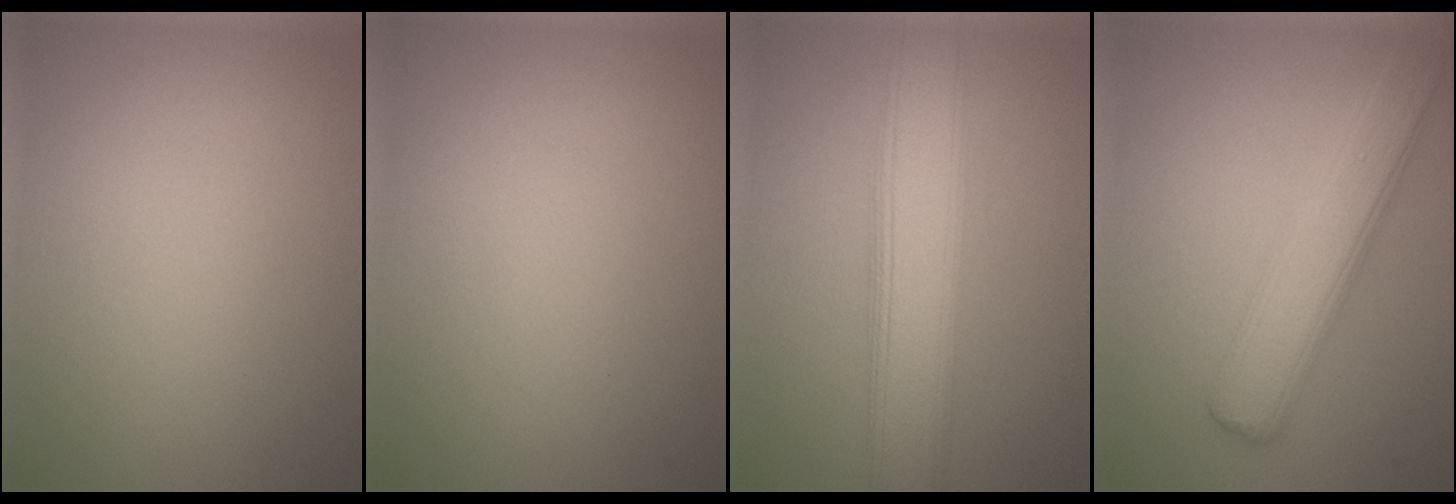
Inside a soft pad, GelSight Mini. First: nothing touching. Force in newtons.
{"total": 0.0}
{"total": 7.0, "press": 7.0, "slide": 0.1}
{"total": 5.3, "press": 5.3, "slide": 0.1}